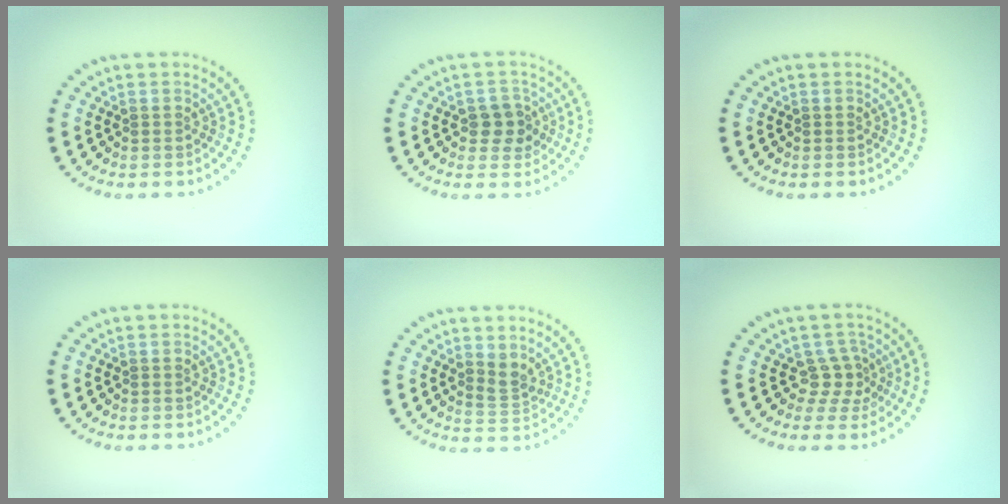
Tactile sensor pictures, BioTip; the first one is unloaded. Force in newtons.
{"total": 2.4, "press": 2.3, "slide": 0.5}
{"total": 0.0}
{"total": 0.0}
{"total": 1.8, "press": 1.5, "slide": 1.1}
{"total": 2.2, "press": 1.5, "slide": 1.7}